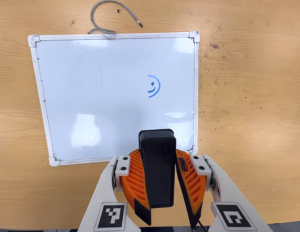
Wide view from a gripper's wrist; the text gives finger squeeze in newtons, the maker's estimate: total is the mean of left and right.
{"total": 10.0, "left": 9.3, "right": 10.6}